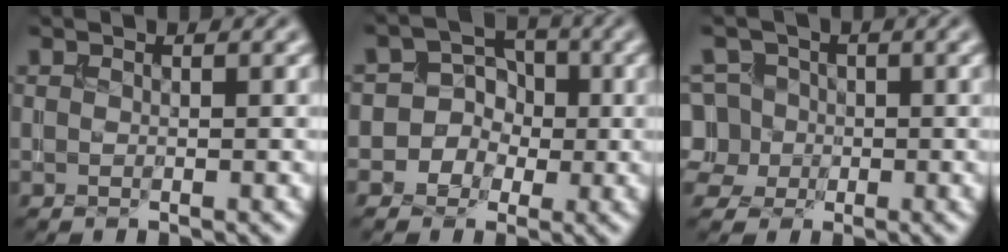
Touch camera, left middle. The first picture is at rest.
{"total": 5.6, "force": [-1.1, 5.4, 1.1], "torque": [0.007, 0.035, -0.047]}
{"total": 5.7, "force": [-0.9, 5.3, 2.1], "torque": [-0.039, 0.029, -0.043]}